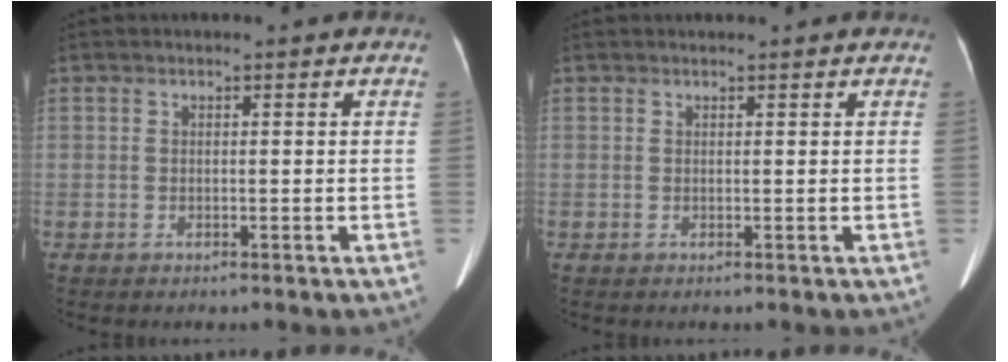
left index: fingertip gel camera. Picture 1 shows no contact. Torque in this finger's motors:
{"motor_torque": [0.29, -0.41, -0.07, 0.02]}